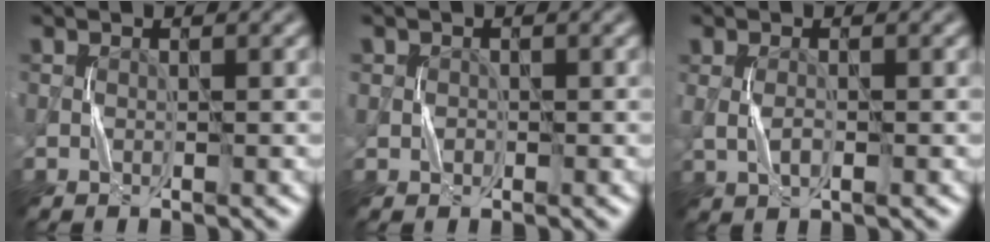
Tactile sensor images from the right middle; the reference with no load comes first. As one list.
[{"total": 0.8, "force": [-0.1, 0.8, -0.1], "torque": [0.008, -0.001, -0.001]}, {"total": 1.3, "force": [0.1, 0.6, 1.2], "torque": [-0.029, -0.003, 0.003]}]